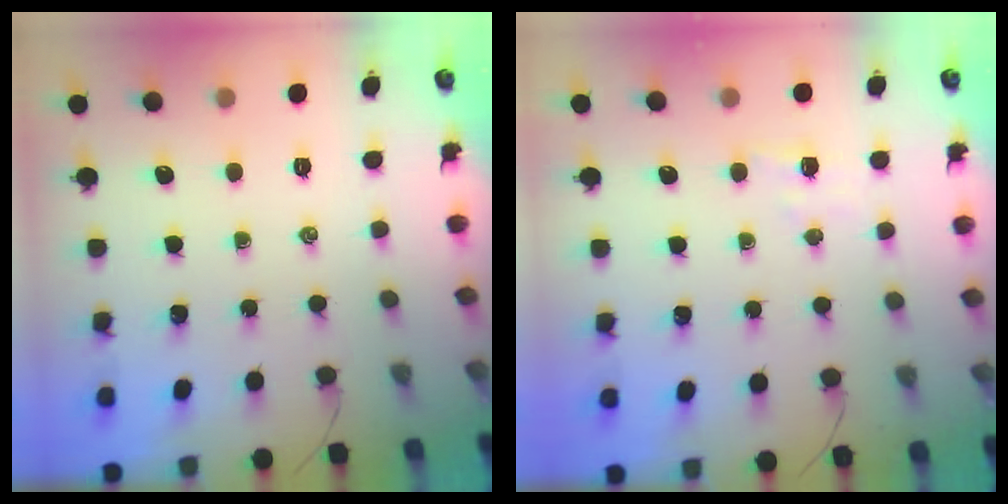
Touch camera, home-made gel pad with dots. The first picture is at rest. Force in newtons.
{"total": 3.6, "press": 3.4, "slide": 1.1}